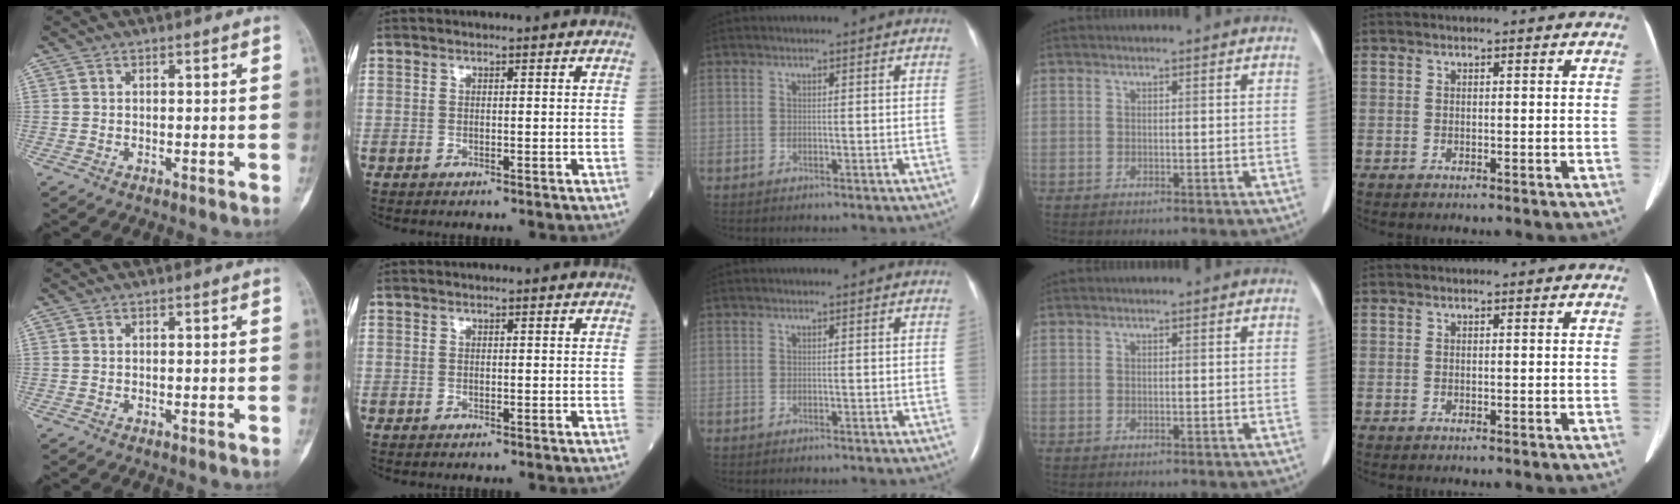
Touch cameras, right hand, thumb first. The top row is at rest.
{}